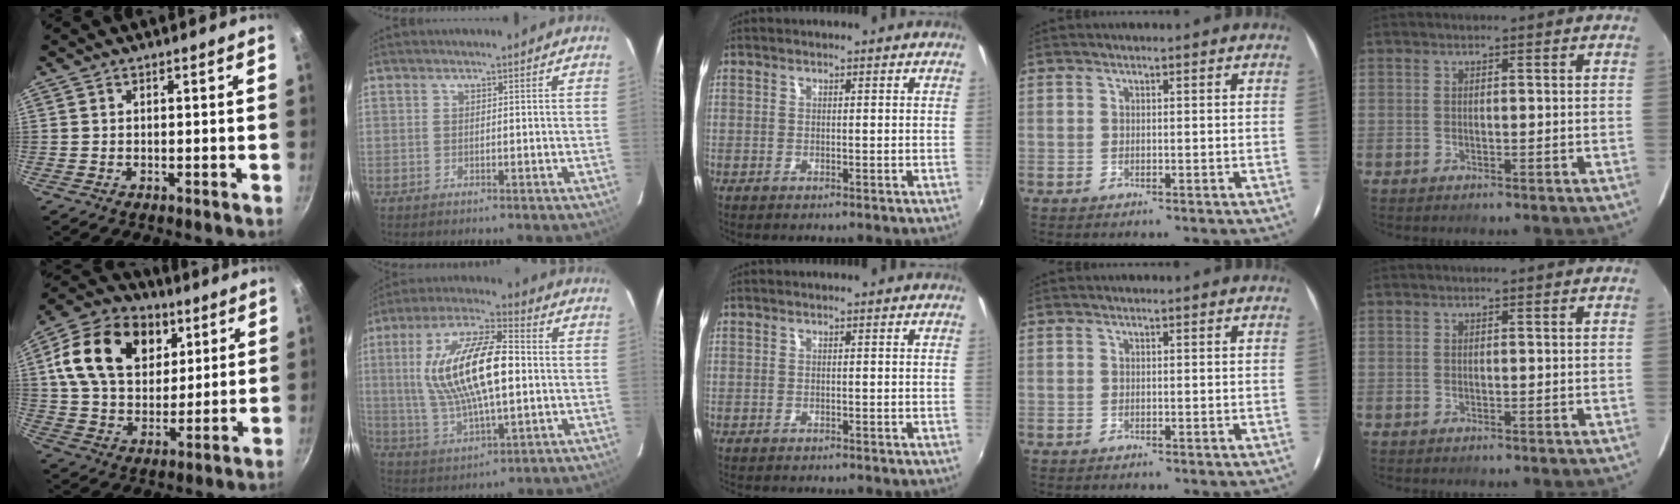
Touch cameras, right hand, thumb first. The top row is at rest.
{"thumb": {"total": 21.0, "force": [7.6, 14.7, 12.9], "torque": [-0.206, -0.006, 0.123]}, "index": {"total": 18.7, "force": [1.5, 6.7, 17.4], "torque": [-0.334, 0.012, 0.034]}, "middle": {"total": 1.7, "force": [-1.6, 0.1, 0.5], "torque": [-0.017, -0.010, -0.022]}}